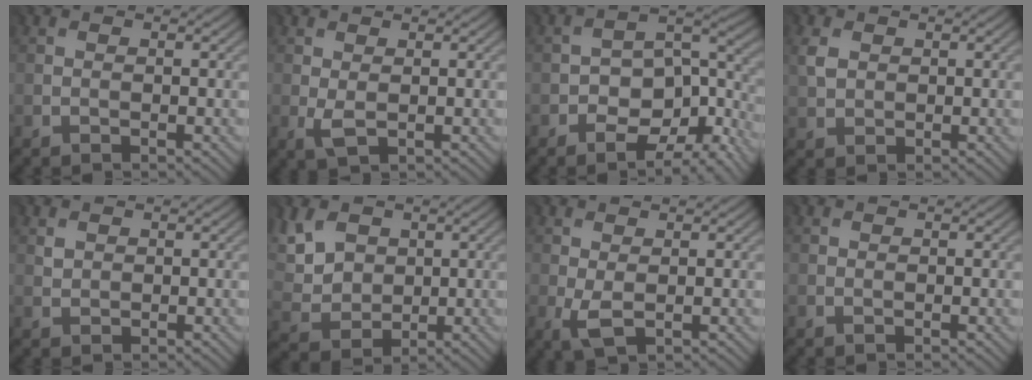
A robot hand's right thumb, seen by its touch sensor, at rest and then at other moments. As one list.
[{"total": 1.7, "force": [-0.1, 1.0, 1.4], "torque": [-0.047, -0.006, 0.000]}, {"total": 11.6, "force": [-6.8, 5.9, 7.4], "torque": [-0.115, -0.017, -0.102]}, {"total": 1.7, "force": [0.7, 1.5, 0.4], "torque": [-0.016, 0.002, 0.014]}, {"total": 1.1, "force": [0.8, 0.8, 0.1], "torque": [-0.005, 0.000, 0.017]}, {"total": 7.4, "force": [3.0, 5.5, 3.9], "torque": [-0.133, 0.009, 0.061]}, {"total": 2.5, "force": [-0.4, 1.4, 2.0], "torque": [-0.065, -0.007, -0.006]}, {"total": 0.0}]